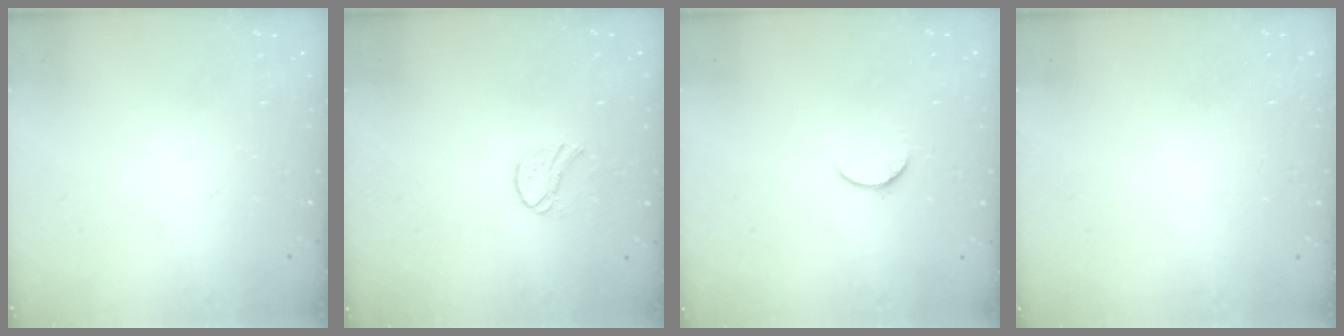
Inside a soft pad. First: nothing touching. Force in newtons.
{"total": 7.3, "press": 7.3, "slide": 0.7}
{"total": 5.0, "press": 5.0, "slide": 0.4}
{"total": 0.6, "press": 0.6, "slide": 0.1}